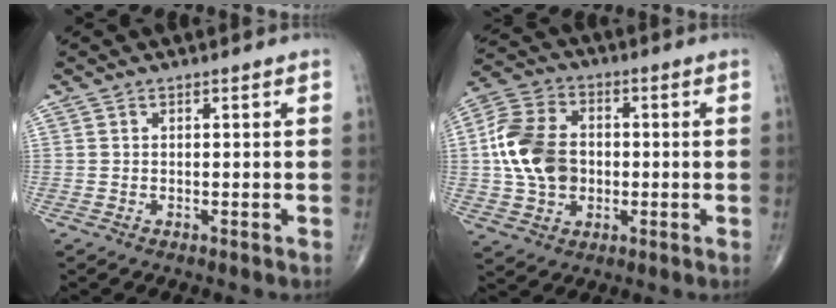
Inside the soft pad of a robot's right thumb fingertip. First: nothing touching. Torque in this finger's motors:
{"motor_torque": [0.18, 0.30, 0.97, 0.25, 0.15]}